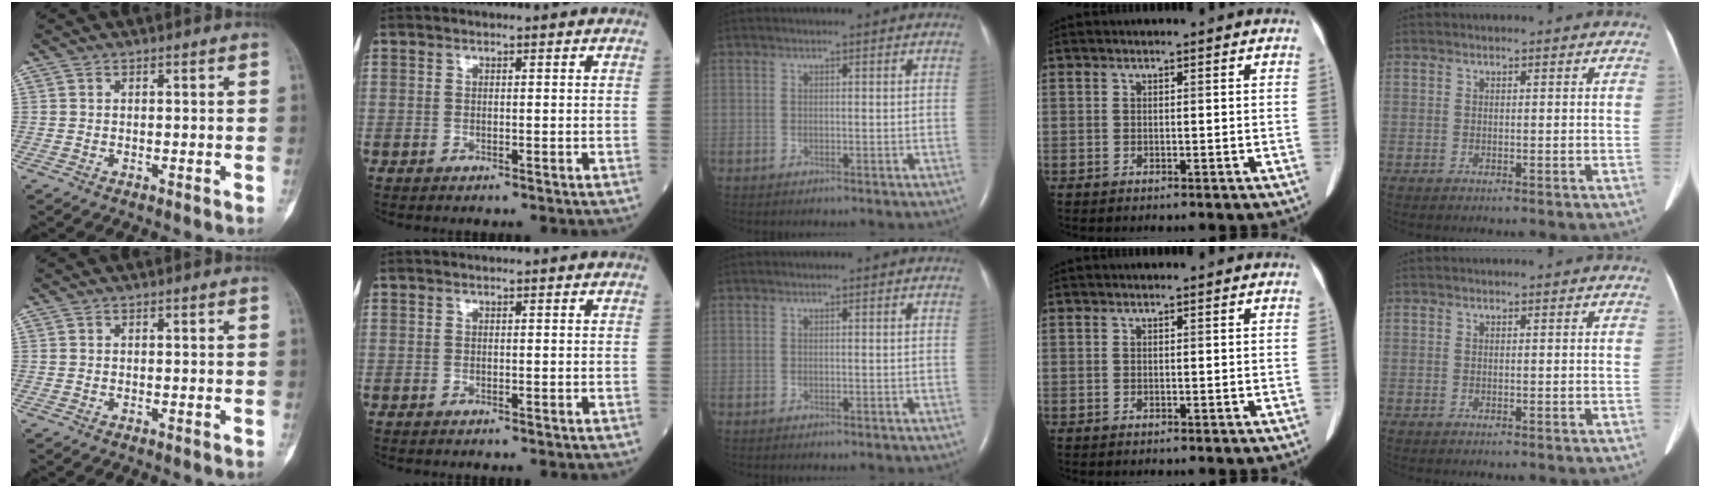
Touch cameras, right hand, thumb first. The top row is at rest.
{}